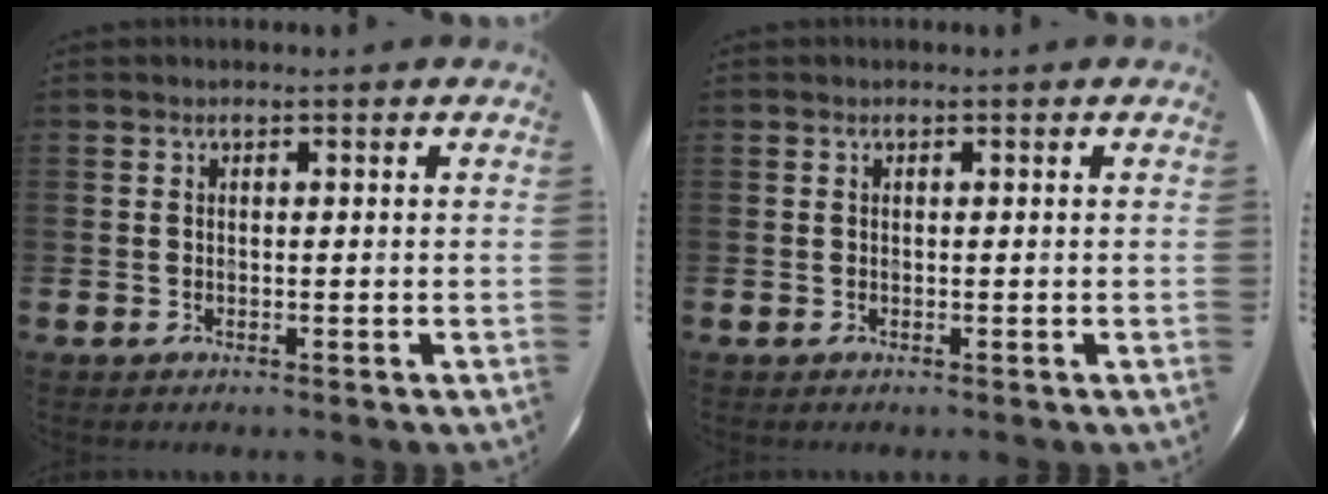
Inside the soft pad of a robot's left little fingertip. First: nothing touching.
{"total": 0.0}